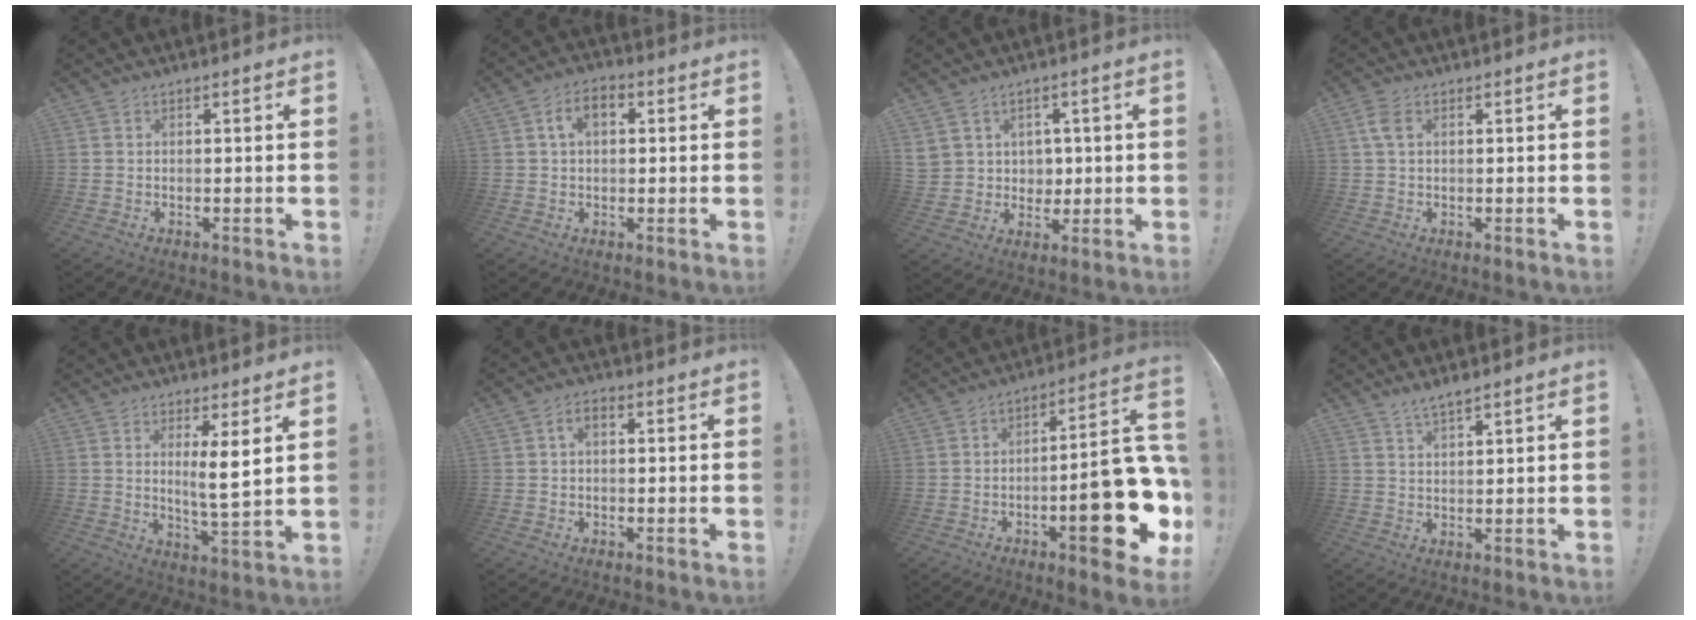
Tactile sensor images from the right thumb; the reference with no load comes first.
{"total": 6.8, "force": [1.6, 4.0, 5.2], "torque": [-0.084, 0.010, 0.028]}
{"total": 6.8, "force": [2.9, 6.0, 0.8], "torque": [-0.023, -0.015, 0.065]}
{"total": 3.7, "force": [1.0, 1.9, 2.9], "torque": [-0.059, 0.006, 0.020]}
{"total": 7.2, "force": [2.5, 0.3, 6.8], "torque": [-0.109, -0.023, 0.037]}
{"total": 2.9, "force": [-0.1, 1.5, 2.4], "torque": [-0.046, 0.010, -0.002]}
{"total": 22.4, "force": [-7.3, 6.8, 20.0], "torque": [-0.260, 0.044, -0.101]}
{"total": 3.1, "force": [2.6, 0.1, 1.6], "torque": [-0.035, -0.014, 0.046]}